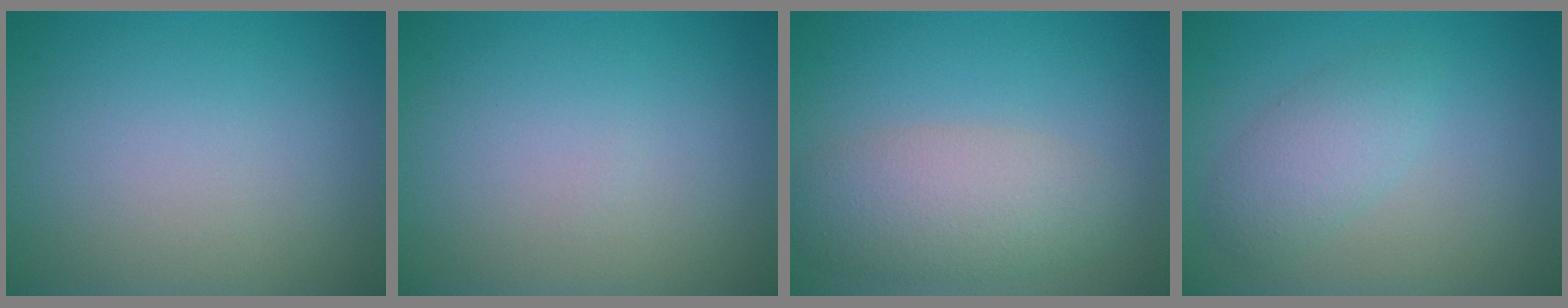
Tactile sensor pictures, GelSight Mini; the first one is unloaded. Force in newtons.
{"total": 0.0}
{"total": 5.0, "press": 5.0, "slide": 0.3}
{"total": 2.7, "press": 2.7, "slide": 0.1}